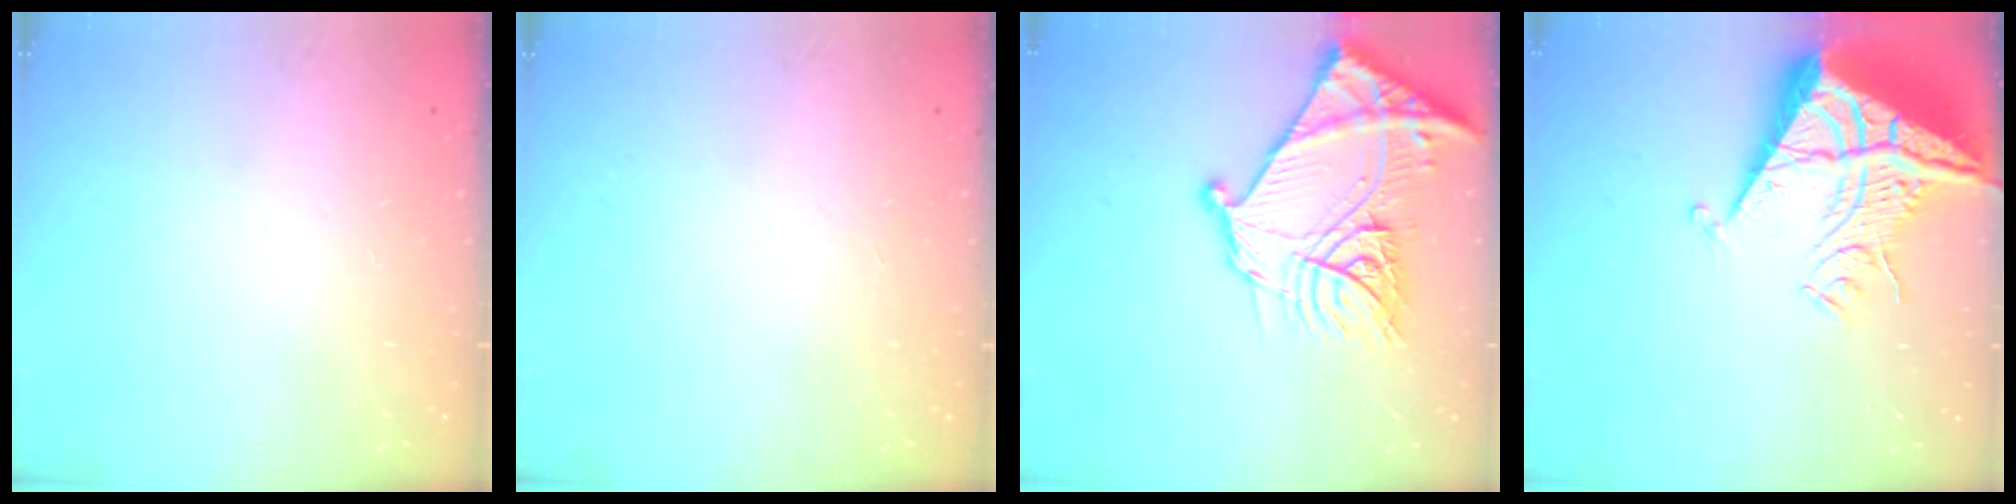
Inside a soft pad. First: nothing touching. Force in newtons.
{"total": 0.0}
{"total": 25.3, "press": 25.1, "slide": 2.8}
{"total": 13.3, "press": 13.2, "slide": 1.4}